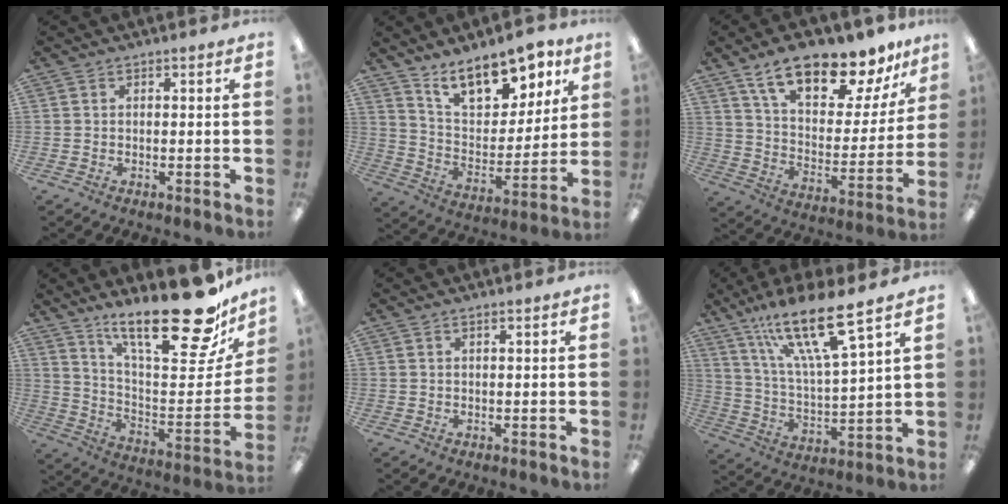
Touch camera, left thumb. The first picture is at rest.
{"total": 15.8, "force": [11.7, 7.2, 7.8], "torque": [-0.124, -0.068, 0.208]}
{"total": 19.2, "force": [14.6, 6.8, 10.4], "torque": [-0.165, -0.094, 0.249]}
{"total": 25.7, "force": [19.0, 7.1, 15.8], "torque": [-0.212, -0.141, 0.308]}
{"total": 0.9, "force": [0.6, 0.1, 0.7], "torque": [-0.015, 0.001, 0.010]}
{"total": 18.2, "force": [13.3, 3.2, 12.0], "torque": [-0.219, -0.077, 0.219]}